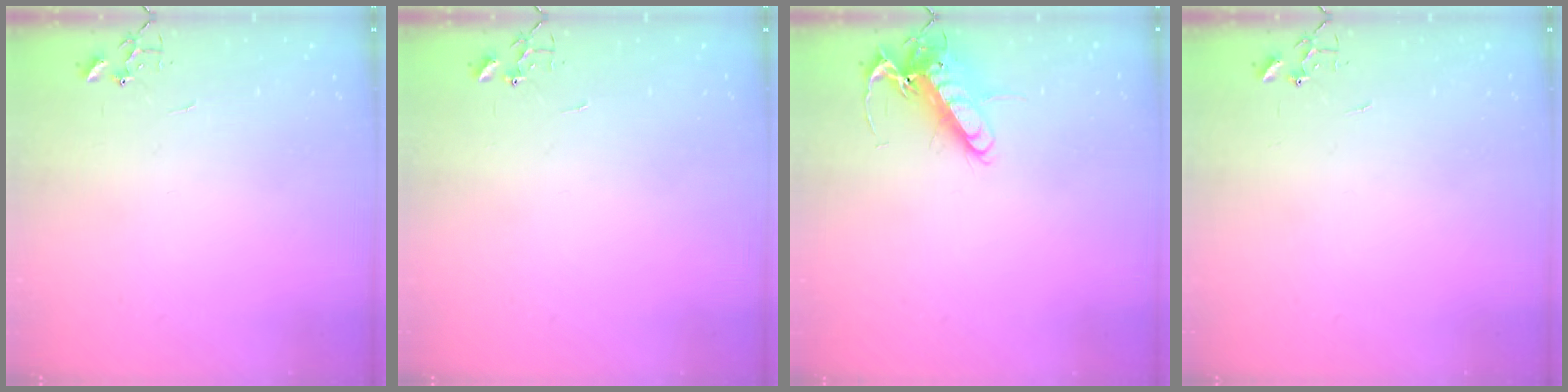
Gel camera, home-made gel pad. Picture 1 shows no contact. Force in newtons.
{"total": 0.0}
{"total": 13.7, "press": 13.5, "slide": 1.9}
{"total": 0.0}